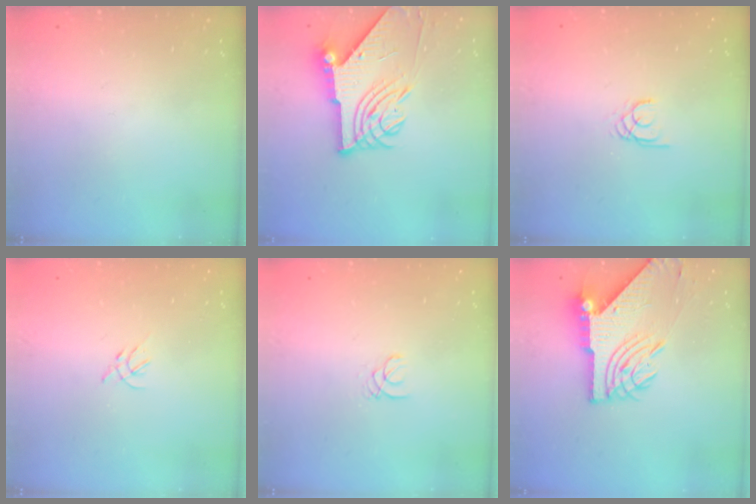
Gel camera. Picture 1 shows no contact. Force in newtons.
{"total": 8.8, "press": 8.7, "slide": 1.1}
{"total": 1.5, "press": 1.5, "slide": 0.1}
{"total": 2.3, "press": 2.2, "slide": 0.6}
{"total": 1.0, "press": 1.0, "slide": 0.1}
{"total": 9.4, "press": 9.4, "slide": 1.1}